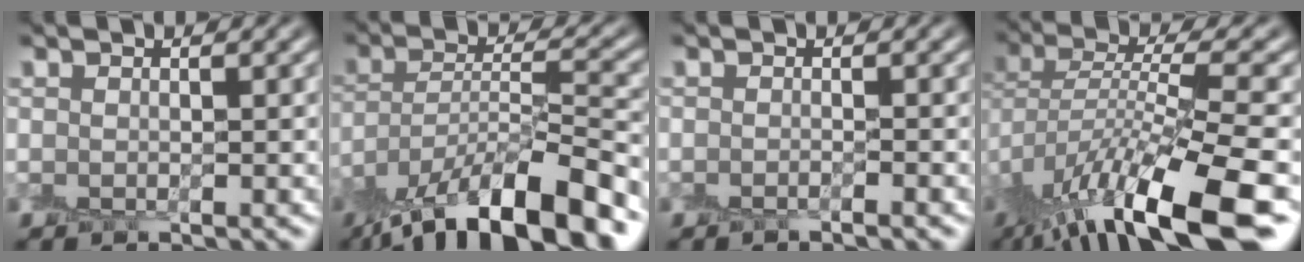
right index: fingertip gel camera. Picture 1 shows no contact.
{"total": 11.5, "force": [-8.4, 3.2, 7.3], "torque": [-0.114, 0.014, -0.153]}
{"total": 0.8, "force": [-0.7, -0.2, 0.2], "torque": [-0.003, 0.000, -0.016]}
{"total": 11.8, "force": [-7.0, 3.1, 9.0], "torque": [-0.168, 0.011, -0.115]}